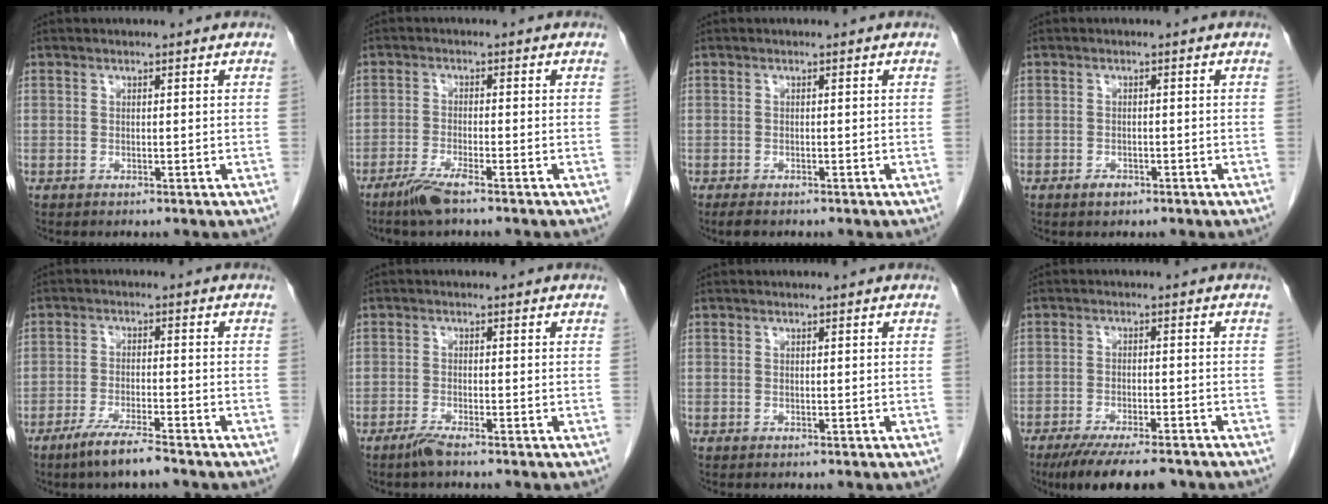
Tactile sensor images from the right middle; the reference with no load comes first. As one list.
[{"total": 3.9, "force": [-2.8, -0.1, 2.7], "torque": [-0.061, -0.009, -0.058]}, {"total": 1.9, "force": [-1.4, 0.7, 1.0], "torque": [-0.021, -0.004, -0.019]}, {"total": 1.4, "force": [-0.9, 0.8, 0.7], "torque": [-0.011, 0.002, -0.009]}, {"total": 5.7, "force": [-4.3, 0.2, 3.8], "torque": [-0.074, -0.012, -0.079]}, {"total": 2.1, "force": [-1.7, -0.3, 1.3], "torque": [-0.034, -0.005, -0.036]}, {"total": 0.0}, {"total": 11.5, "force": [-9.2, 2.4, 6.5], "torque": [-0.094, -0.016, -0.138]}]